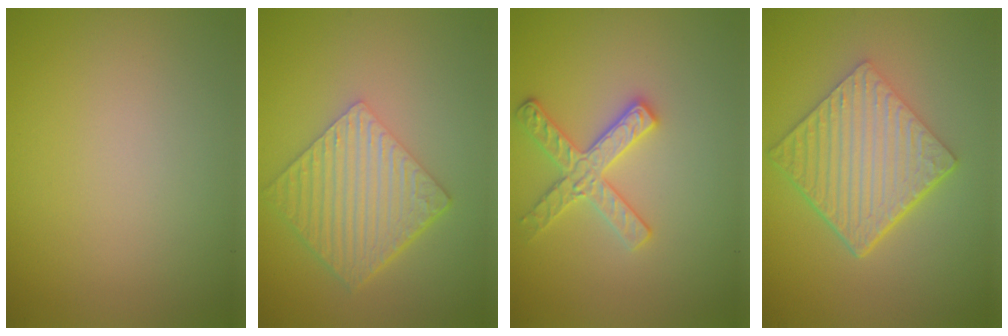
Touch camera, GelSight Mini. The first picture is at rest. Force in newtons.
{"total": 6.1, "press": 4.2, "slide": 4.4}
{"total": 2.9, "press": 2.8, "slide": 0.6}
{"total": 6.7, "press": 4.8, "slide": 4.7}